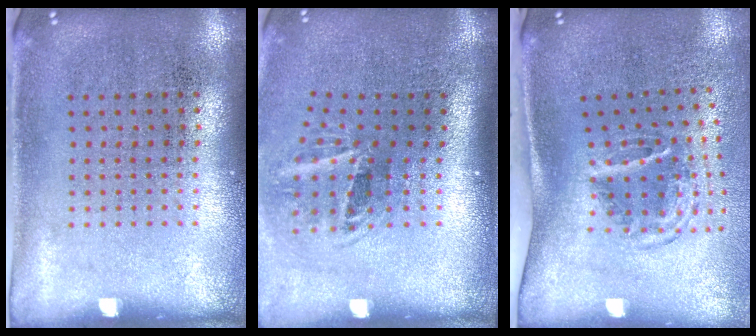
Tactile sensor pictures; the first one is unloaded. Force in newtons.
{"total": 2.0, "press": 1.1, "slide": 1.6}
{"total": 1.9, "press": 1.2, "slide": 1.5}